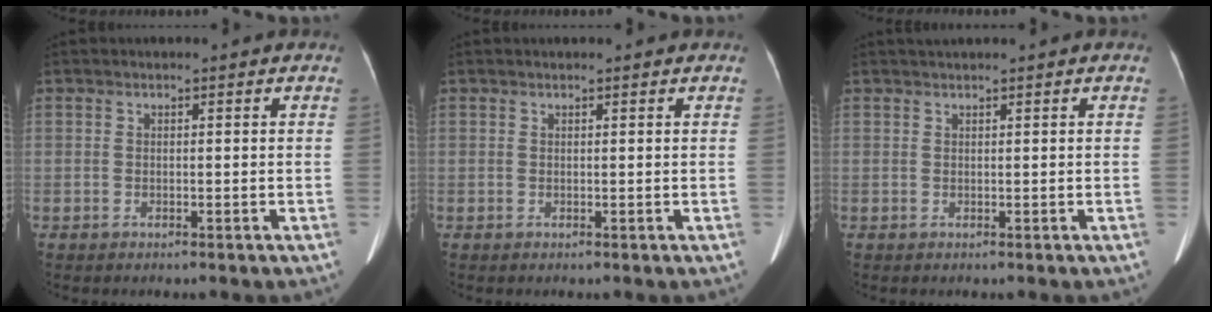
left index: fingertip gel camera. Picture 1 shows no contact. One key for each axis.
{"total": 1.4, "fx": 1.3, "fy": 0.2, "fz": 0.5, "tx": -0.010, "ty": 0.016, "tz": 0.015}
{"total": 1.2, "fx": 1.0, "fy": -0.3, "fz": 0.6, "tx": -0.010, "ty": 0.015, "tz": 0.025}